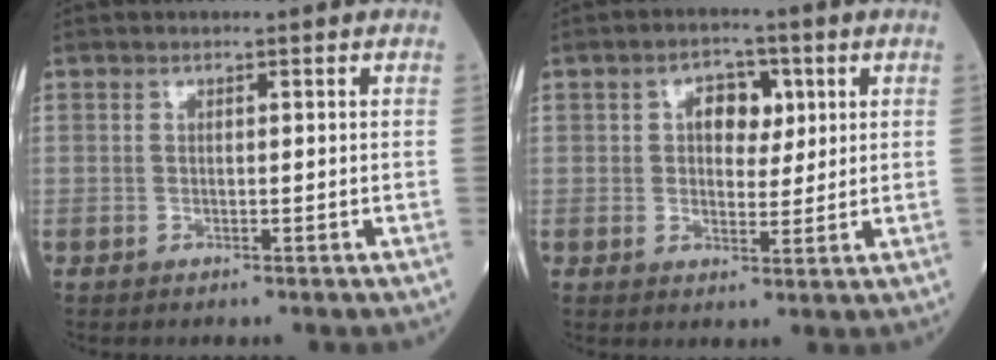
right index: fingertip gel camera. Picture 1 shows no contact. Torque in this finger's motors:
{"motor_torque": [0.14, -0.05, 0.02, 0.02]}